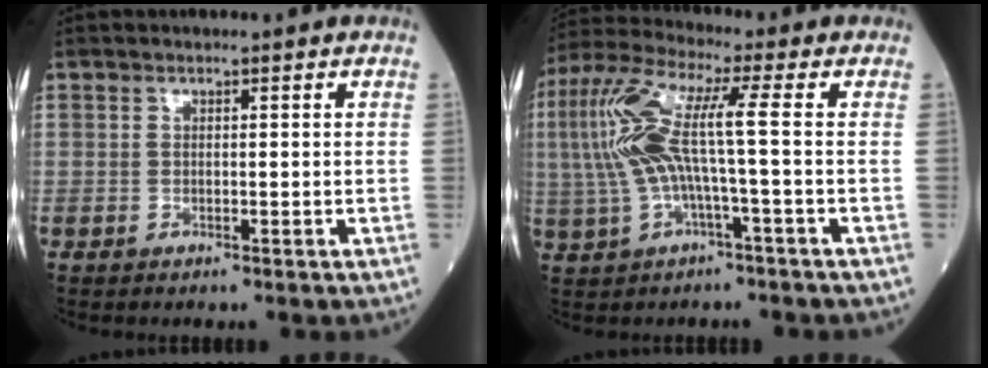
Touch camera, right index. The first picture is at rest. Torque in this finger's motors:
{"motor_torque": [2.11, 0.02, 1.05, 0.21]}